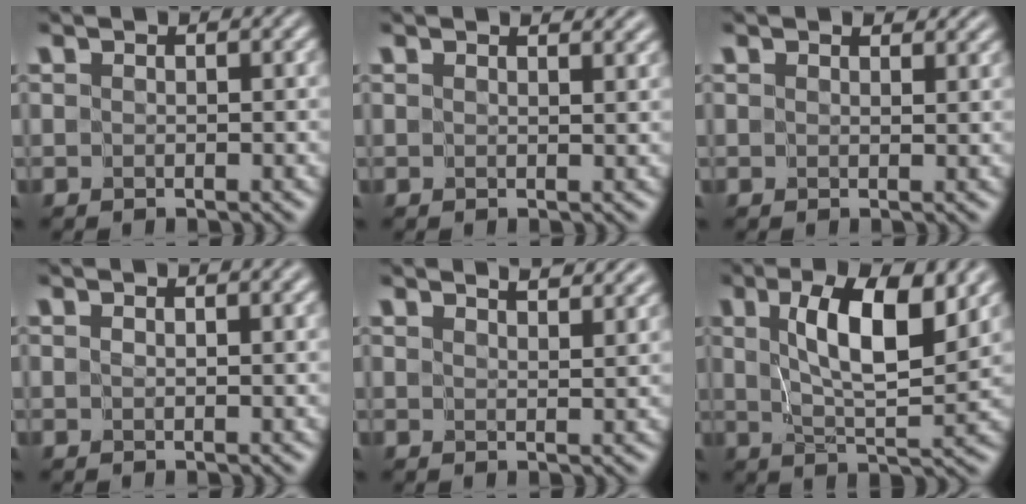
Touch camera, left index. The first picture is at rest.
{"total": 2.3, "force": [1.9, 0.6, 1.0], "torque": [-0.002, 0.006, 0.013]}
{"total": 2.1, "force": [1.7, 0.7, 0.9], "torque": [-0.010, 0.002, 0.021]}
{"total": 0.8, "force": [0.5, 0.0, 0.6], "torque": [-0.003, -0.003, 0.012]}
{"total": 4.5, "force": [3.8, 1.1, 2.1], "torque": [-0.008, 0.024, 0.025]}
{"total": 8.0, "force": [2.3, 2.7, 7.2], "torque": [-0.118, 0.000, 0.042]}